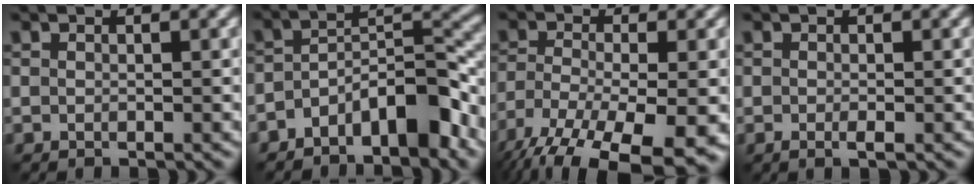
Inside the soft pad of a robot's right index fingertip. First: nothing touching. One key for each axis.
{"total": 6.4, "fx": -4.1, "fy": 2.5, "fz": 4.3, "tx": -0.056, "ty": 0.014, "tz": -0.079}
{"total": 14.4, "fx": -10.1, "fy": 5.3, "fz": 8.7, "tx": -0.171, "ty": -0.050, "tz": -0.144}
{"total": 0.9, "fx": -0.3, "fy": 0.1, "fz": 0.8, "tx": -0.016, "ty": -0.003, "tz": -0.006}